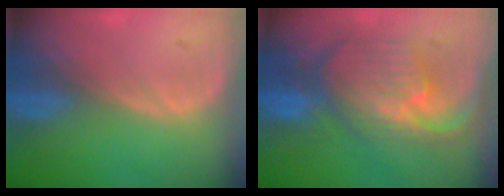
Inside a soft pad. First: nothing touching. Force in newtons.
{"total": 10.6, "press": 9.5, "slide": 4.8}